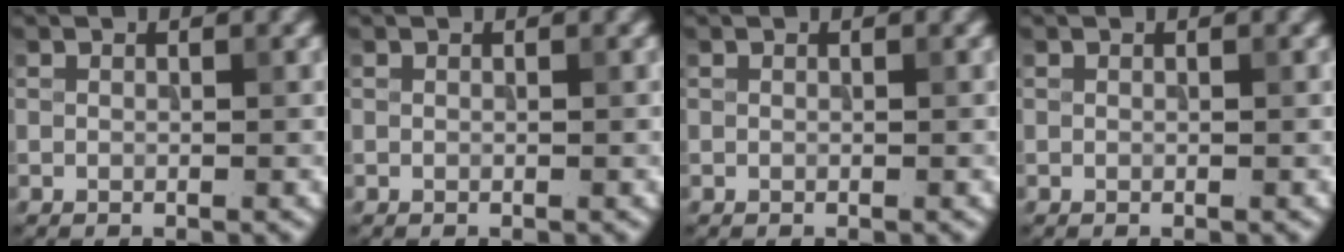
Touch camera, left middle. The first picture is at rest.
{"total": 0.0}
{"total": 0.0}
{"total": 0.0}